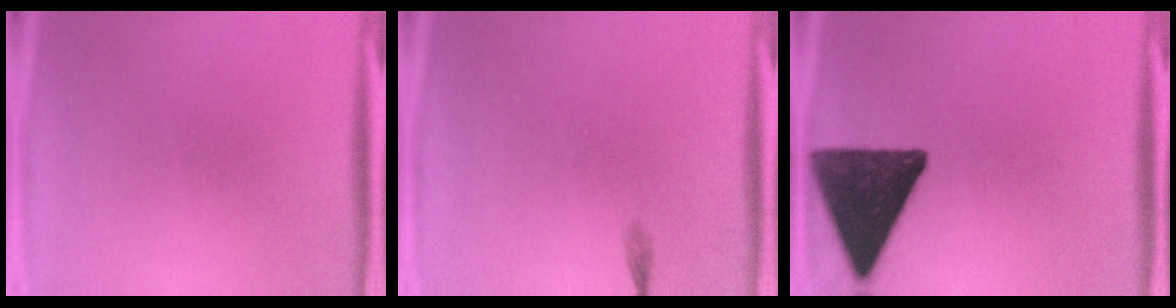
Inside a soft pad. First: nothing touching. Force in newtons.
{"total": 0.6}
{"total": 16.2}